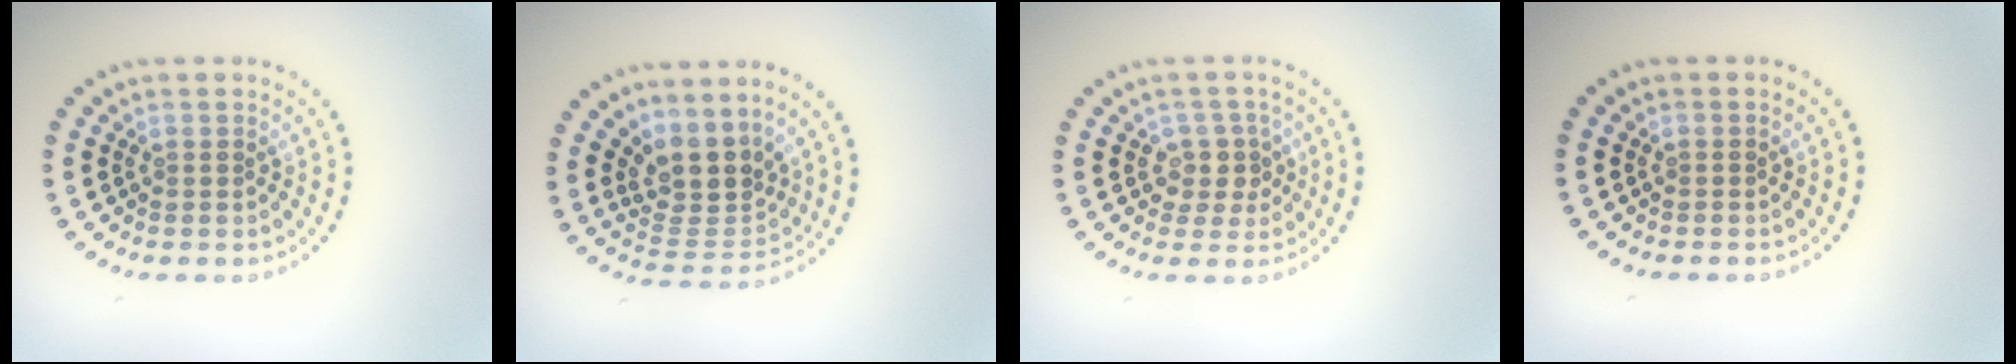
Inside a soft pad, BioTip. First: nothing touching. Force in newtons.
{"total": 4.0, "press": 3.1, "slide": 2.6}
{"total": 2.3, "press": 2.0, "slide": 1.2}
{"total": 0.0}